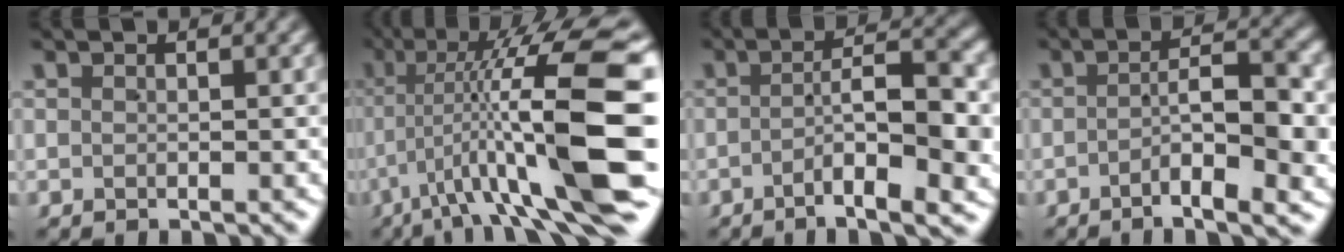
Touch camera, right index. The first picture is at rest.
{"total": 16.5, "force": [-0.3, 5.0, 15.7], "torque": [-0.206, 0.008, -0.003]}
{"total": 6.8, "force": [-2.8, 1.3, 6.0], "torque": [-0.086, -0.006, -0.038]}
{"total": 5.6, "force": [-2.5, 0.9, 4.9], "torque": [-0.072, -0.005, -0.035]}